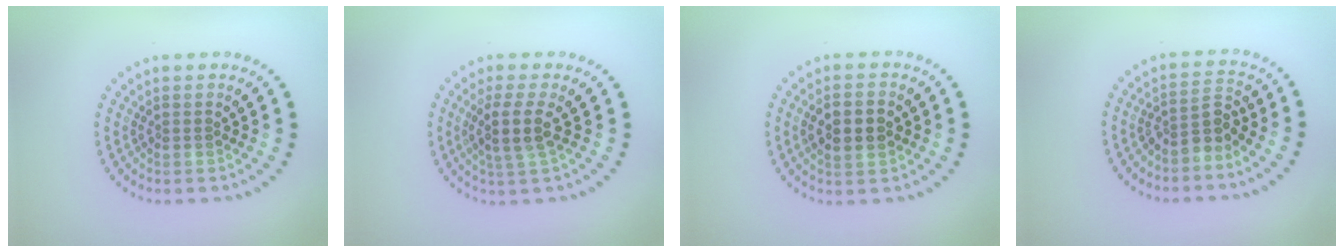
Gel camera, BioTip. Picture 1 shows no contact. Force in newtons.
{"total": 2.7, "press": 2.2, "slide": 1.6}
{"total": 3.2, "press": 3.2, "slide": 0.3}
{"total": 2.5, "press": 1.9, "slide": 1.7}